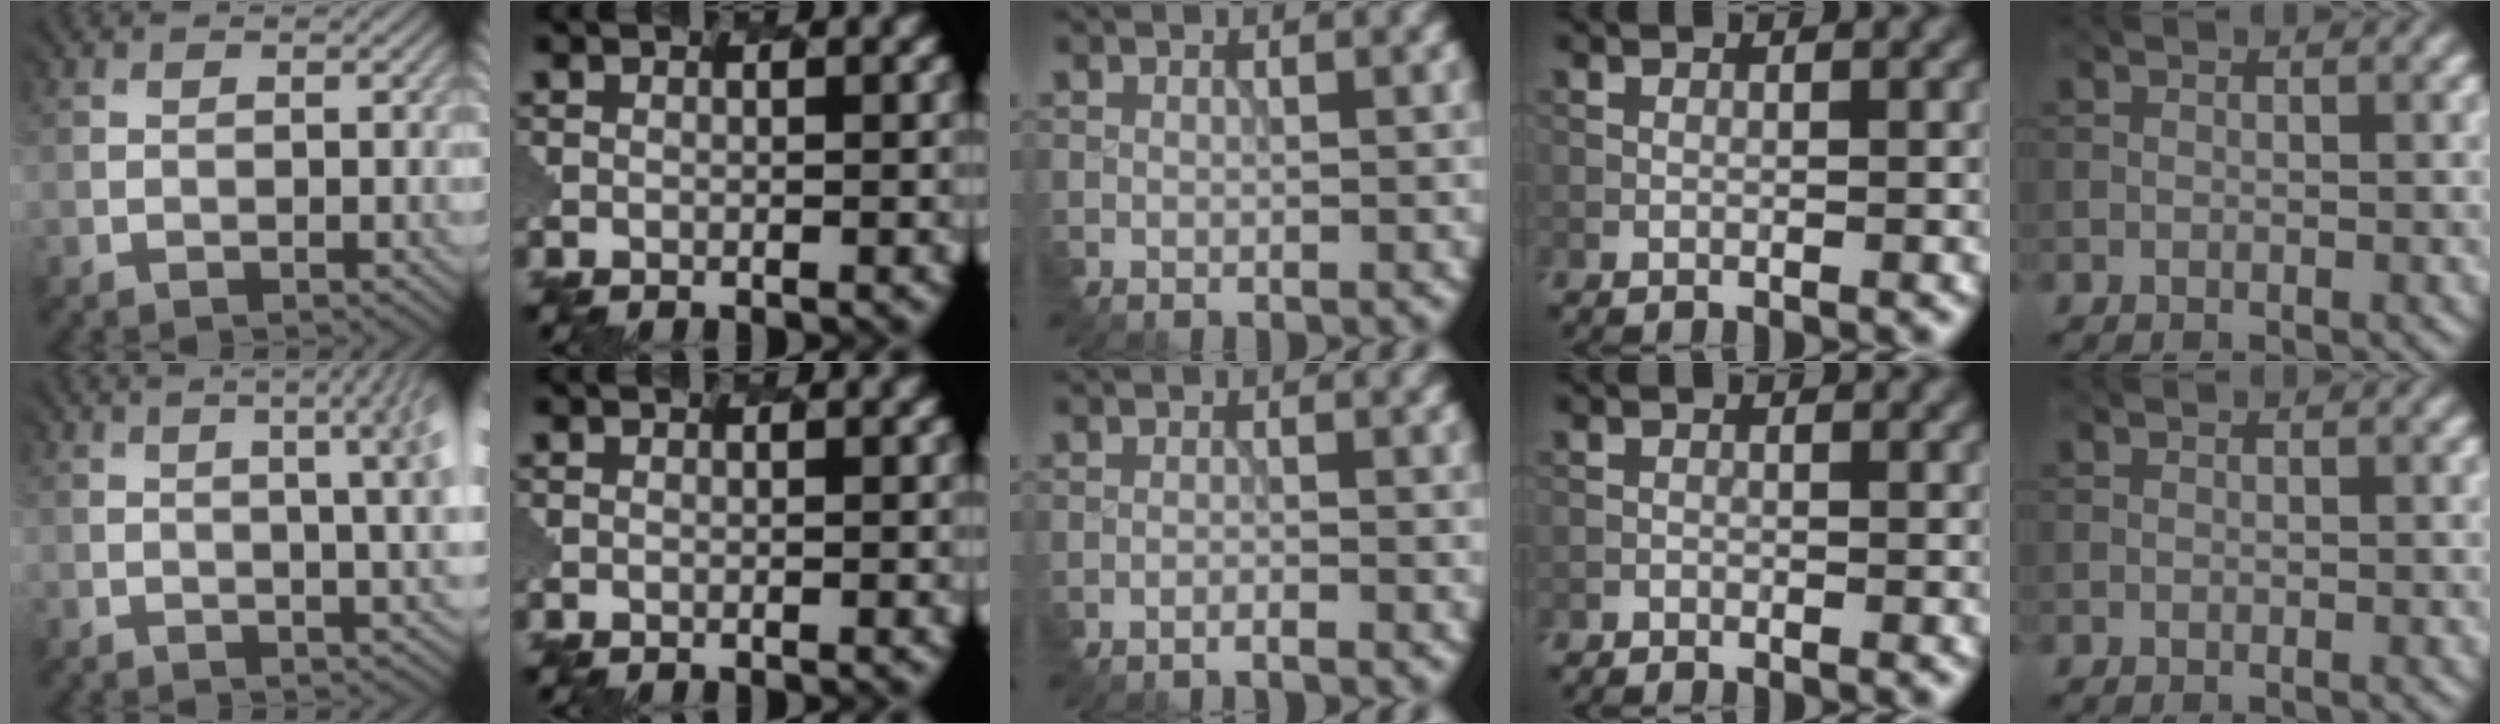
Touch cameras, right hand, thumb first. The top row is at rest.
{"thumb": {"total": 7.6, "force": [1.6, 2.1, 7.2], "torque": [-0.058, 0.038, 0.005]}, "middle": {"total": 1.2, "force": [-1.1, 0.1, 0.4], "torque": [-0.001, 0.000, -0.028]}, "ring": {"total": 0.6, "force": [-0.6, 0.2, 0.0], "torque": [0.002, 0.001, -0.013]}}